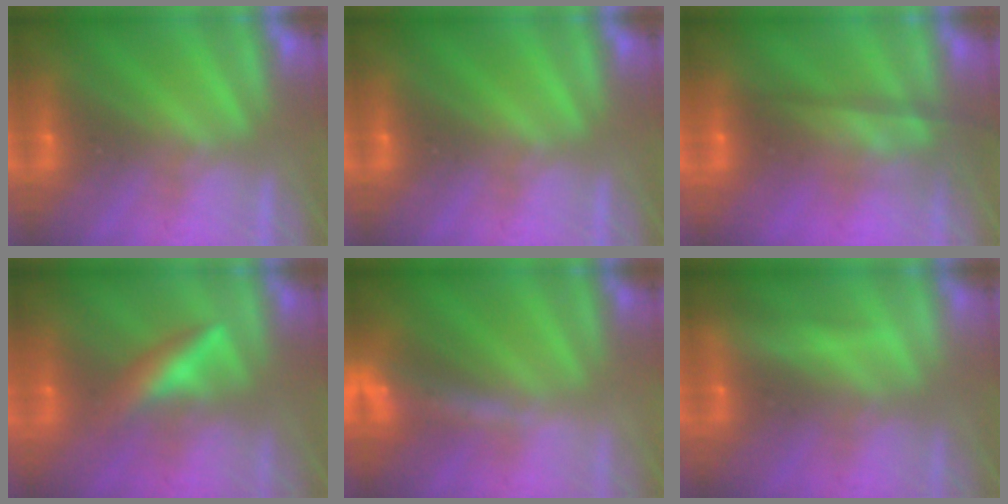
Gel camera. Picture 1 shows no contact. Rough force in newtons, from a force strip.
{"total": 0.0}
{"total": 6.9}
{"total": 2.5}
{"total": 9.1}
{"total": 2.2}